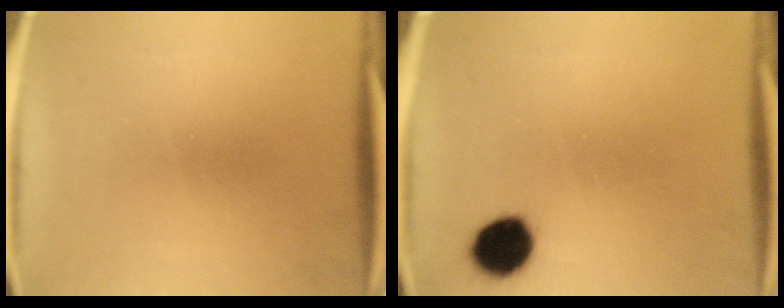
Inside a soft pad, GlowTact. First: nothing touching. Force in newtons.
{"total": 8.0}